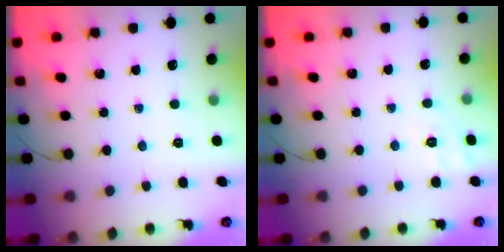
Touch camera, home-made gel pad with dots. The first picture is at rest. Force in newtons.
{"total": 2.5, "press": 1.3, "slide": 2.2}